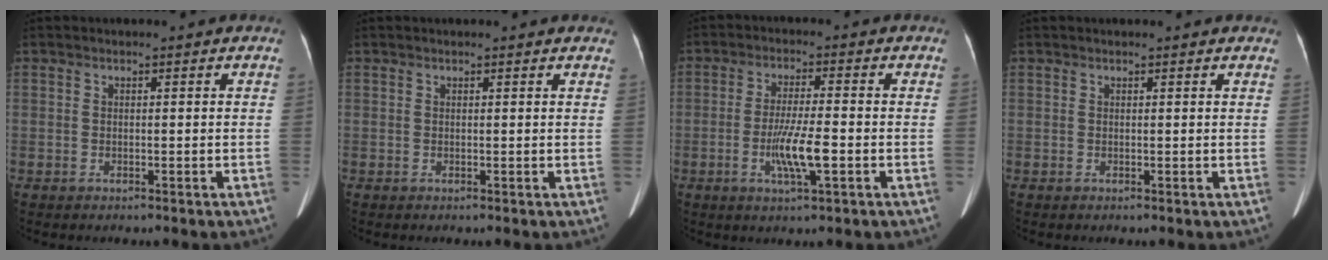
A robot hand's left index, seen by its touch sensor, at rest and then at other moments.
{"total": 4.1, "force": [3.8, 0.7, 1.2], "torque": [-0.011, 0.019, 0.029]}
{"total": 6.5, "force": [-1.9, 0.3, 6.2], "torque": [-0.120, -0.011, -0.036]}
{"total": 3.9, "force": [3.5, 0.8, 1.3], "torque": [-0.012, 0.023, 0.029]}